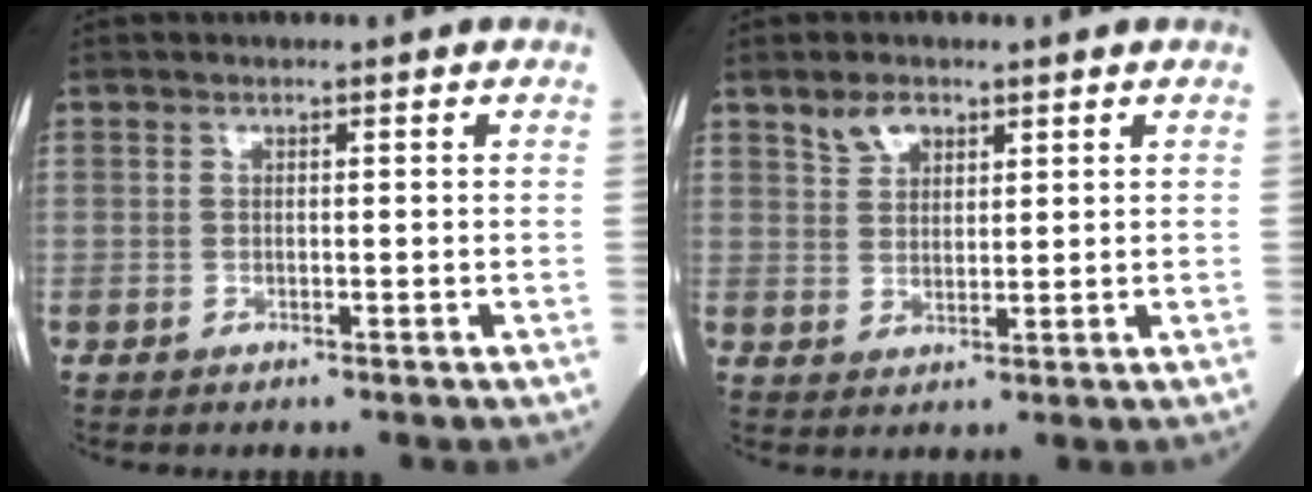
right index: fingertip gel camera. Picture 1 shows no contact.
{"total": 3.6, "force": [2.5, 1.9, 1.7], "torque": [-0.037, 0.007, 0.054]}